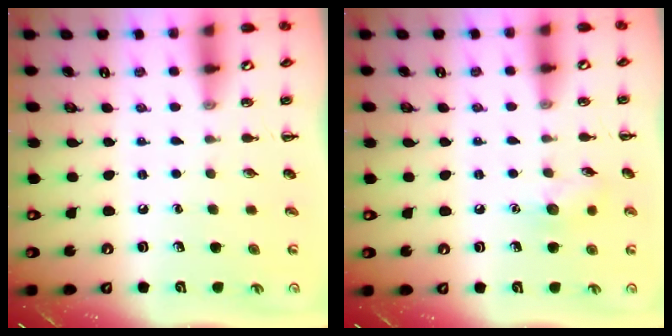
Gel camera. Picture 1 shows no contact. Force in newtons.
{"total": 7.8, "press": 7.6, "slide": 1.5}